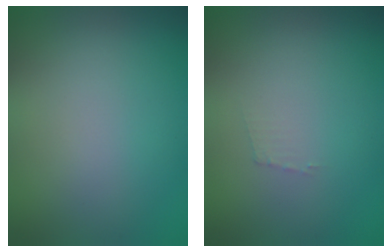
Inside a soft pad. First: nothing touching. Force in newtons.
{"total": 0.7, "press": 0.7, "slide": 0.1}